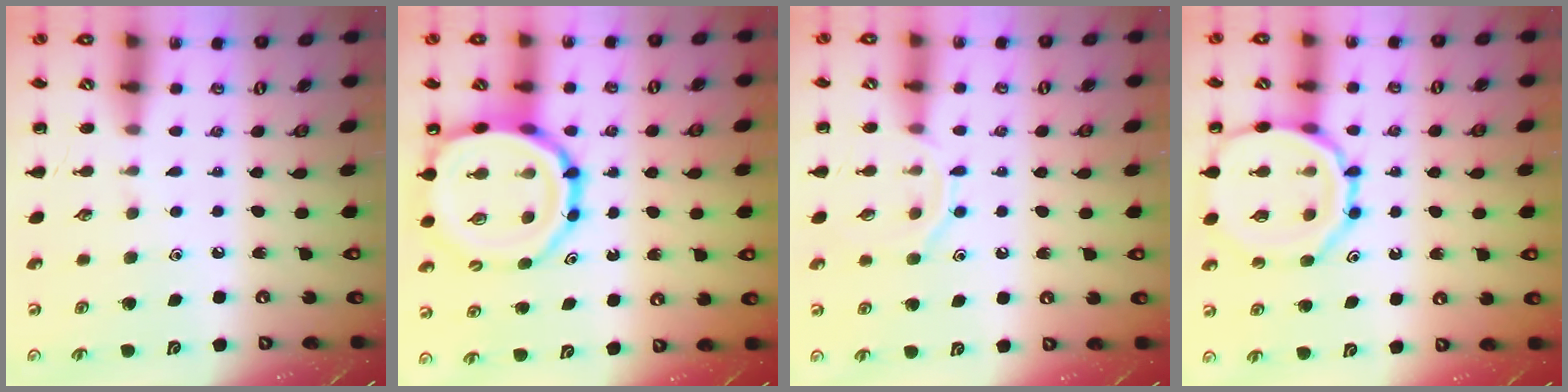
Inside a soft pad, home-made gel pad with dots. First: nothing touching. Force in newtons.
{"total": 15.9, "press": 15.5, "slide": 3.5}
{"total": 7.9, "press": 7.8, "slide": 1.0}
{"total": 14.6, "press": 14.6, "slide": 1.6}